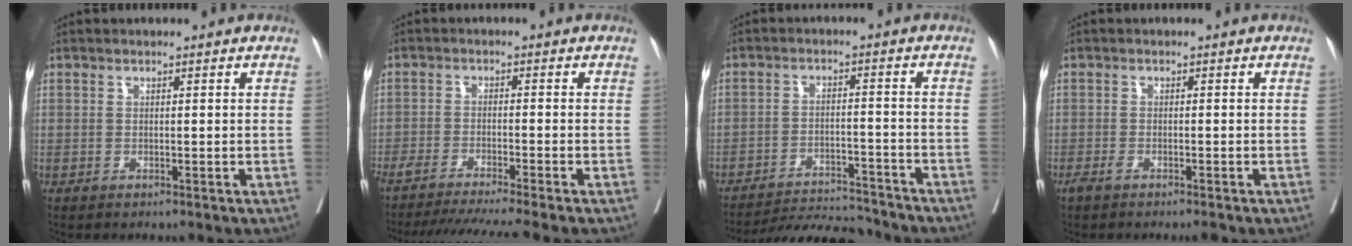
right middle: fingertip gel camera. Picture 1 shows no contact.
{"total": 12.5, "force": [-11.1, -1.3, 5.7], "torque": [-0.062, -0.027, -0.170]}
{"total": 12.1, "force": [-11.9, 0.8, 2.0], "torque": [-0.029, -0.002, -0.178]}
{"total": 2.2, "force": [-1.8, 0.3, 1.2], "torque": [-0.016, -0.004, -0.028]}